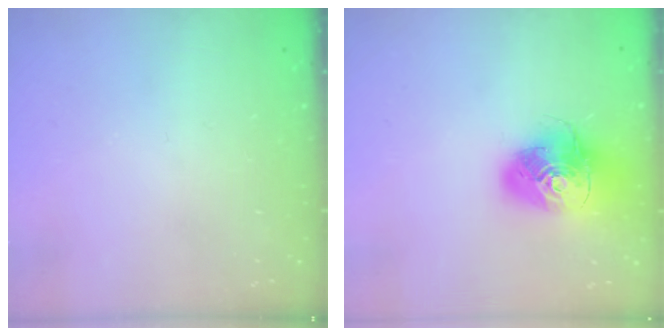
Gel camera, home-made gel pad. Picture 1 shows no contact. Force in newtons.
{"total": 17.5, "press": 17.4, "slide": 2.0}